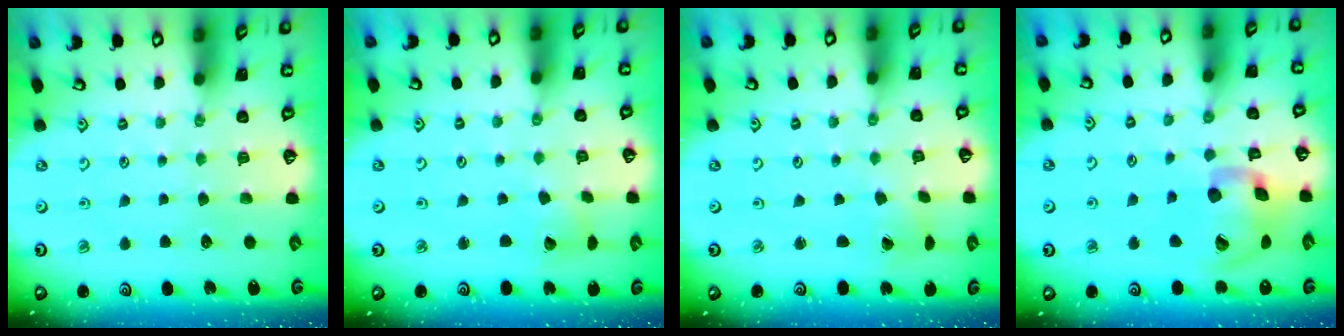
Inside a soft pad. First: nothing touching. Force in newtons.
{"total": 3.9, "press": 3.8, "slide": 0.5}
{"total": 1.3, "press": 1.3, "slide": 0.3}
{"total": 16.5, "press": 16.3, "slide": 2.7}